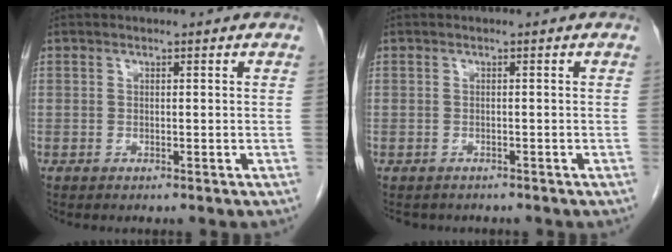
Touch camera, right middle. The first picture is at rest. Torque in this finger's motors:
{"motor_torque": [0.07, -0.07, 0.03, 0.06]}